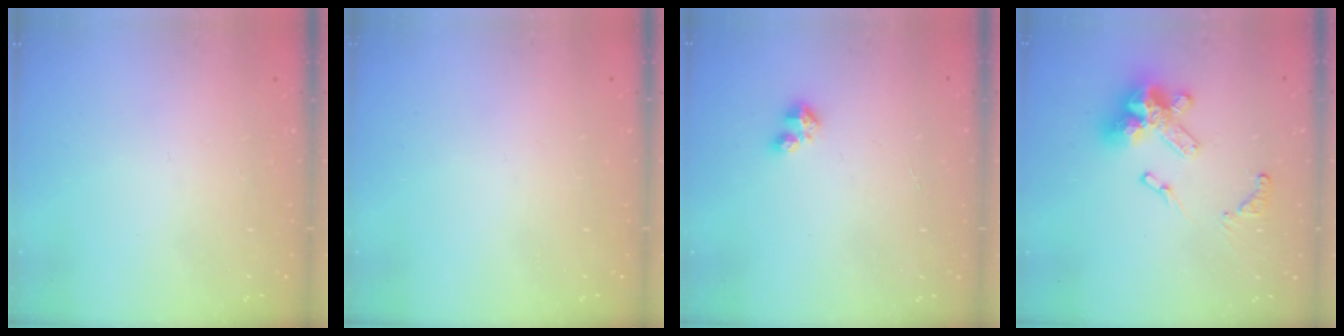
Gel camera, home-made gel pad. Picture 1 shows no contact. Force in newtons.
{"total": 0.0}
{"total": 2.7, "press": 2.7, "slide": 0.3}
{"total": 14.1, "press": 14.1, "slide": 0.9}